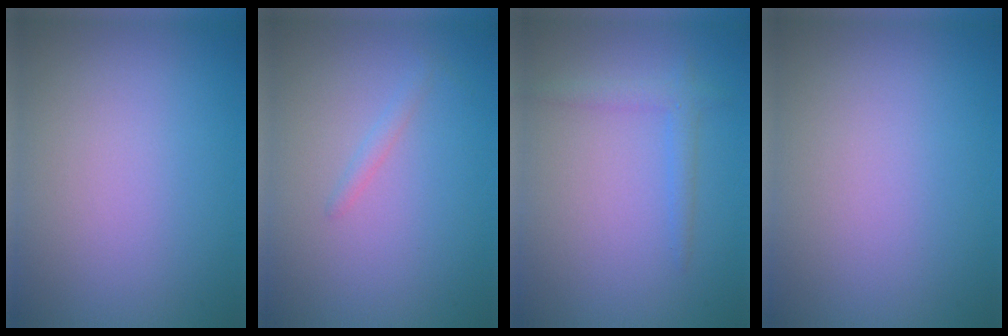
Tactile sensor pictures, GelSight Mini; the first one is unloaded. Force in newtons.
{"total": 0.8, "press": 0.8, "slide": 0.1}
{"total": 1.7, "press": 1.7, "slide": 0.1}
{"total": 0.0}